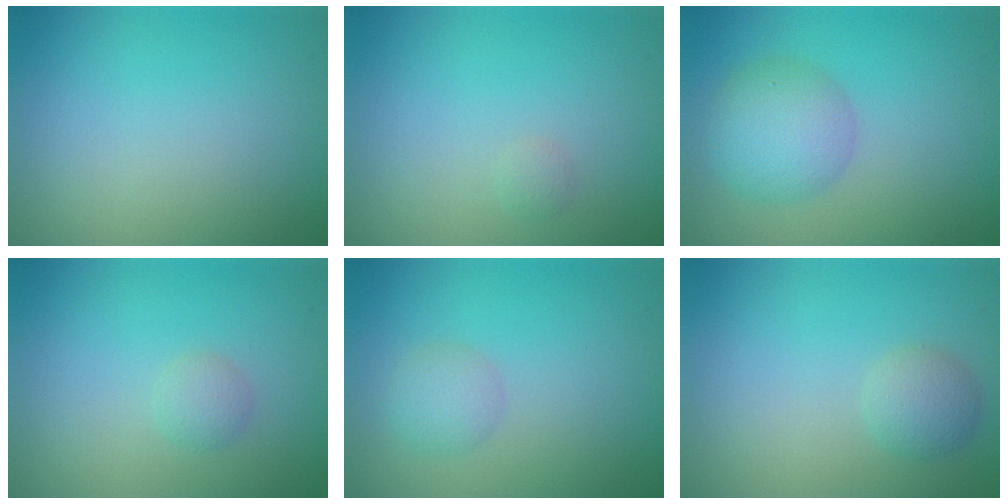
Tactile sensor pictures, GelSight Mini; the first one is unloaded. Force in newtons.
{"total": 0.6, "press": 0.6, "slide": 0.0}
{"total": 4.5, "press": 4.5, "slide": 0.1}
{"total": 1.1, "press": 1.1, "slide": 0.0}
{"total": 1.6, "press": 1.6, "slide": 0.2}
{"total": 1.8, "press": 1.8, "slide": 0.1}